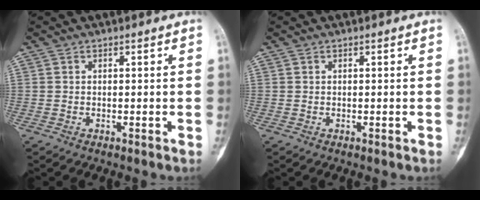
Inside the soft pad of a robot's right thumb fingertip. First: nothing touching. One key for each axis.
{"total": 0.0}